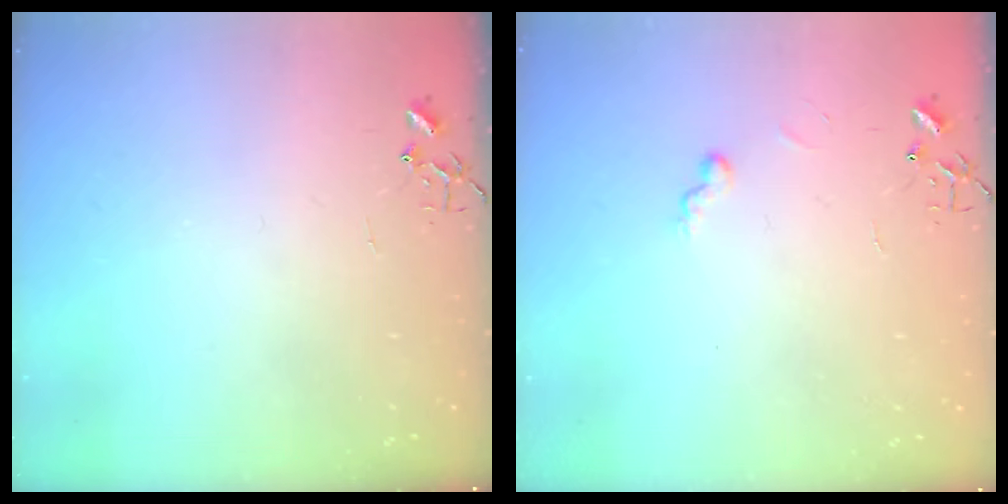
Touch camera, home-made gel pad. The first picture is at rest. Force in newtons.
{"total": 5.9, "press": 5.8, "slide": 0.6}